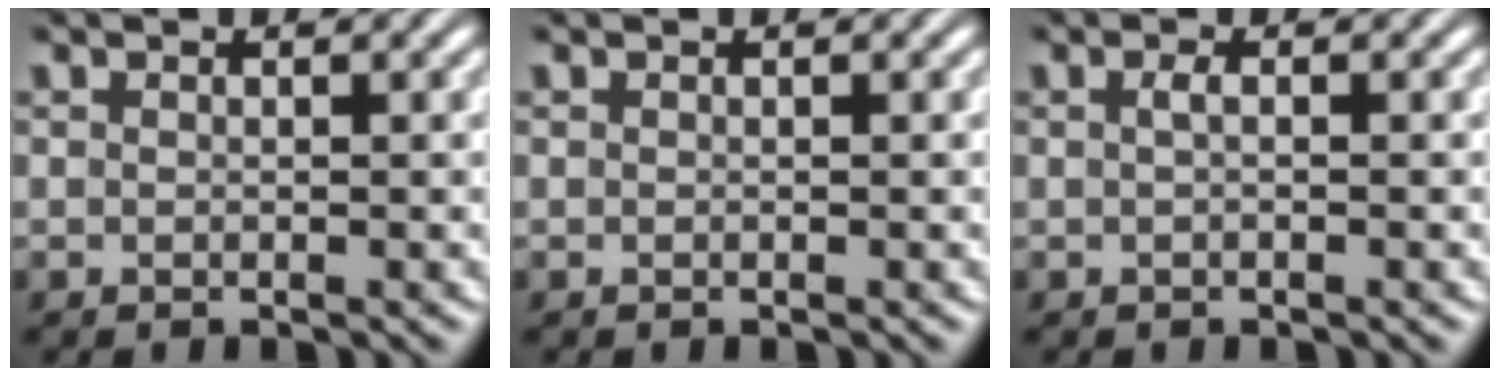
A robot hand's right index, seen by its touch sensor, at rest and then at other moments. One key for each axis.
{"total": 0.0}
{"total": 0.7, "fx": -0.2, "fy": -0.1, "fz": 0.6, "tx": -0.013, "ty": -0.003, "tz": -0.001}